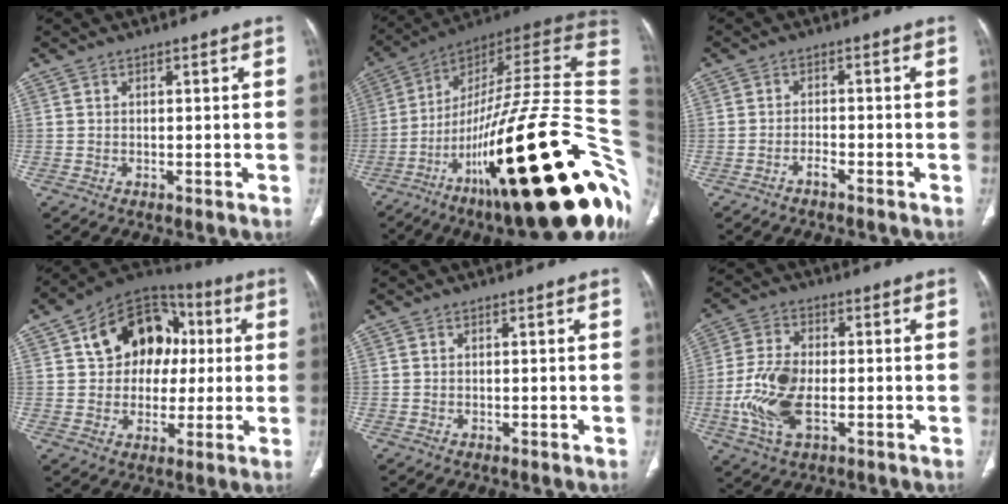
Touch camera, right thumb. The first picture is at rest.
{"total": 43.1, "force": [-11.3, 11.2, 40.1], "torque": [-0.511, 0.074, -0.179]}
{"total": 1.9, "force": [-1.6, 0.4, 1.0], "torque": [-0.027, 0.013, -0.028]}
{"total": 16.8, "force": [3.3, 12.7, 10.5], "torque": [-0.112, 0.023, 0.048]}
{"total": 0.0}
{"total": 11.1, "force": [-2.5, 5.9, 9.1], "torque": [-0.198, 0.006, -0.048]}